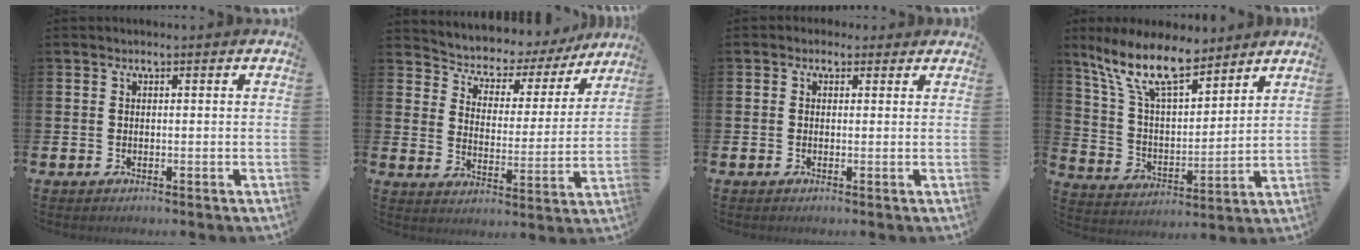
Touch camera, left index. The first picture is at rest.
{"total": 5.3, "force": [4.8, 2.3, 0.2], "torque": [-0.039, -0.044, 0.078]}
{"total": 1.0, "force": [0.5, 0.9, 0.1], "torque": [0.001, 0.007, 0.007]}
{"total": 12.3, "force": [9.5, 4.1, 6.7], "torque": [-0.155, -0.037, 0.172]}